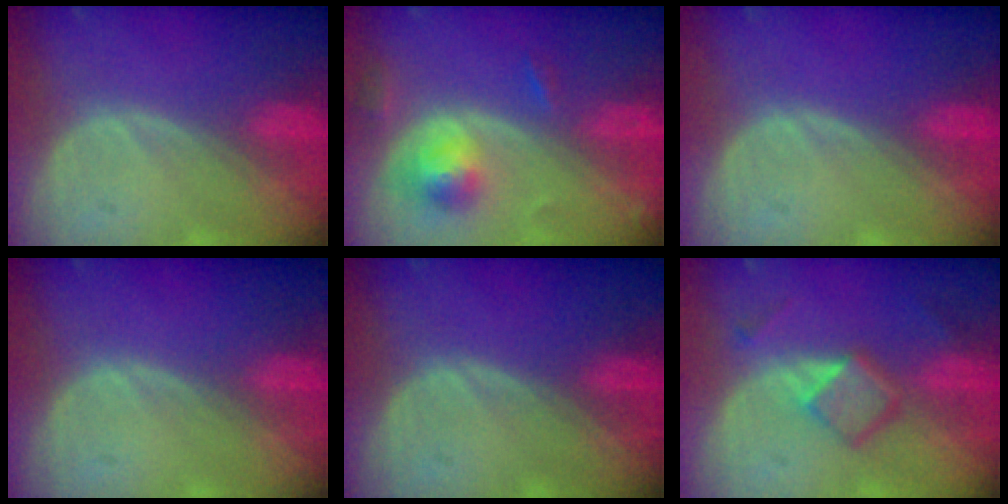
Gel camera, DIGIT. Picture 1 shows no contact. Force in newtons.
{"total": 5.4, "press": 4.8, "slide": 2.3}
{"total": 0.0}
{"total": 0.0}
{"total": 0.0}
{"total": 5.0, "press": 4.6, "slide": 1.9}